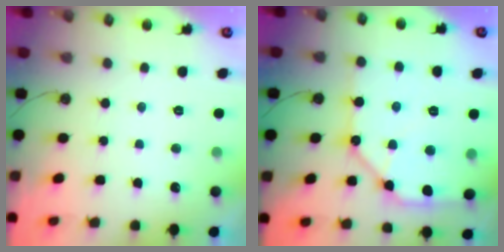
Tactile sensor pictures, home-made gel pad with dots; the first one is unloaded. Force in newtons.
{"total": 13.8, "press": 13.8, "slide": 1.1}